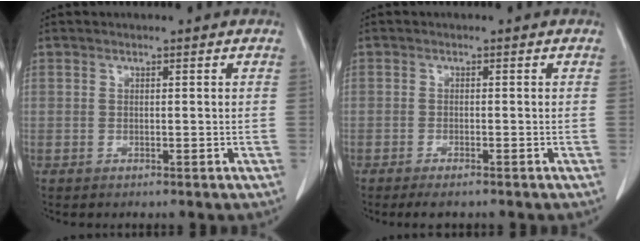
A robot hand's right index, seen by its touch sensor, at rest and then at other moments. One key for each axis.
{"total": 2.4, "fx": -1.9, "fy": 0.5, "fz": 1.4, "tx": -0.020, "ty": -0.004, "tz": -0.028}